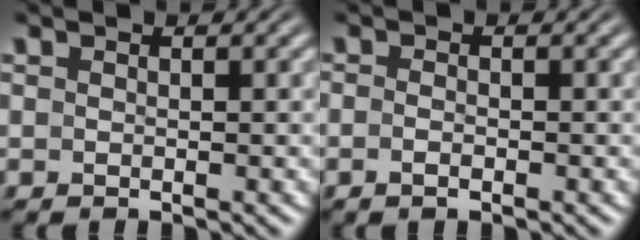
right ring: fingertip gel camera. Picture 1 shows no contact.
{"total": 1.2, "force": [-0.8, 0.4, 0.8], "torque": [-0.021, -0.002, -0.014]}